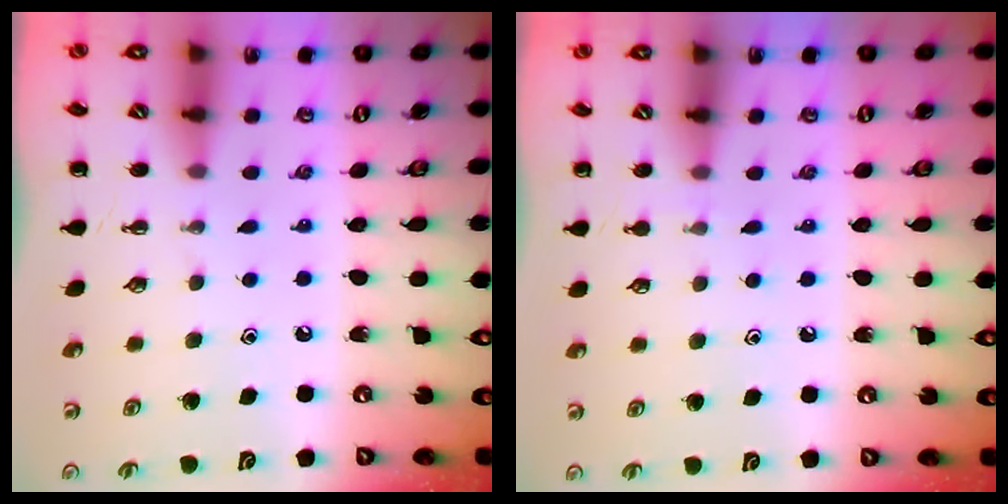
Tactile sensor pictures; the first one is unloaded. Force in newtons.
{"total": 4.6, "press": 4.4, "slide": 1.5}